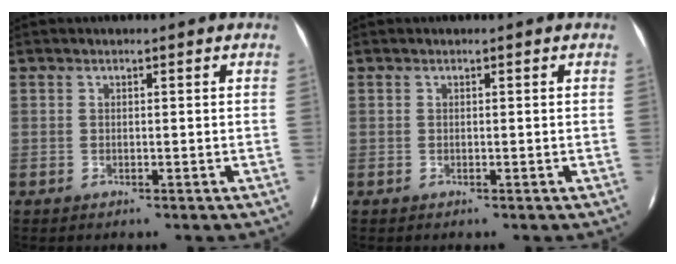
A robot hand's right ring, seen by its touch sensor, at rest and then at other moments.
{"total": 0.0}